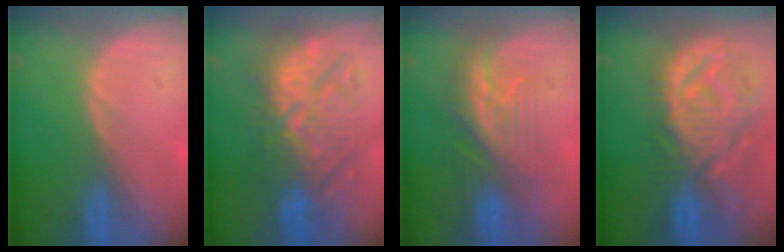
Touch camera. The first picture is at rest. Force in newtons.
{"total": 10.6, "press": 10.6, "slide": 1.2}
{"total": 7.9, "press": 7.8, "slide": 1.3}
{"total": 12.8, "press": 11.2, "slide": 6.1}